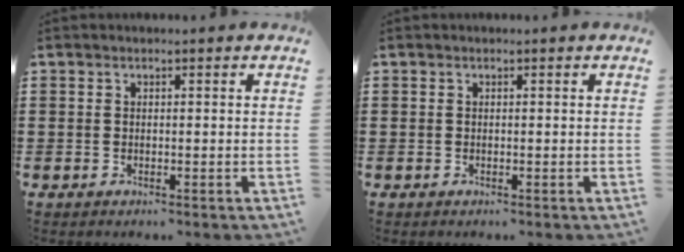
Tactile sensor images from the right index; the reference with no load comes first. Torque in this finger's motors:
{"motor_torque": [-0.16, 0.13, 0.00, 0.00]}